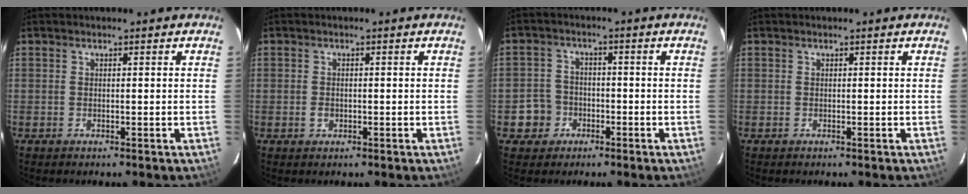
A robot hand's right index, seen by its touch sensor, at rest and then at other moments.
{"total": 1.3, "force": [-0.5, 1.1, 0.6], "torque": [-0.011, 0.000, -0.007]}
{"total": 5.3, "force": [-2.4, 4.7, 0.5], "torque": [-0.019, 0.017, -0.037]}
{"total": 0.0}